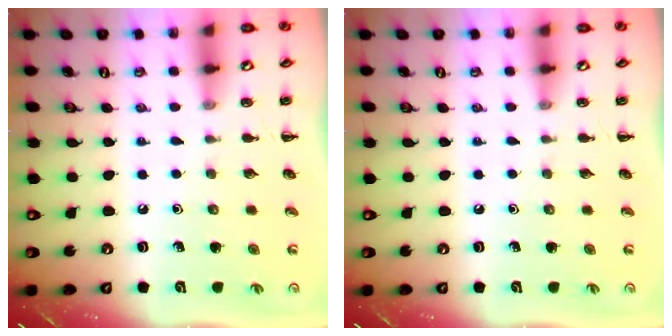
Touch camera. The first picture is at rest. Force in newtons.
{"total": 0.0}